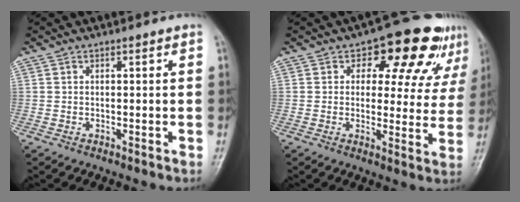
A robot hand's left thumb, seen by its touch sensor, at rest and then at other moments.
{"total": 13.8, "force": [7.9, 7.8, 8.2], "torque": [-0.045, -0.022, 0.090]}